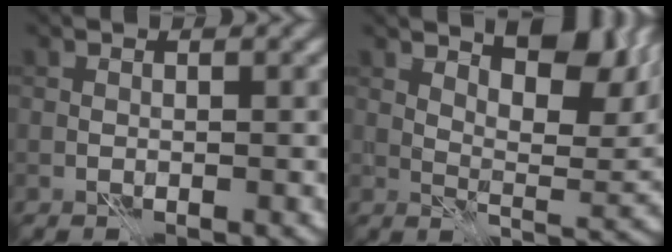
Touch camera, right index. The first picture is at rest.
{"total": 9.0, "force": [5.6, 3.2, 6.2], "torque": [-0.094, 0.008, 0.085]}